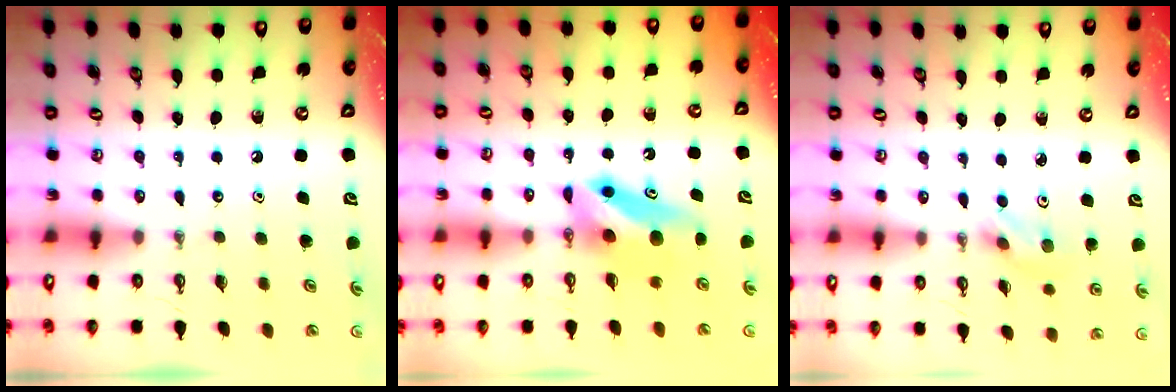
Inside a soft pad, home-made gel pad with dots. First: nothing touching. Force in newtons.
{"total": 7.1, "press": 6.6, "slide": 2.5}
{"total": 3.2, "press": 3.1, "slide": 0.8}